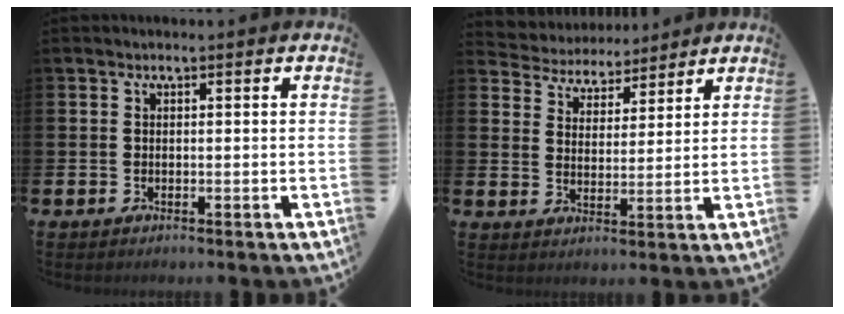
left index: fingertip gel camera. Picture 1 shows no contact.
{"total": 4.6, "force": [4.3, 1.5, -0.7], "torque": [-0.013, -0.030, 0.075]}